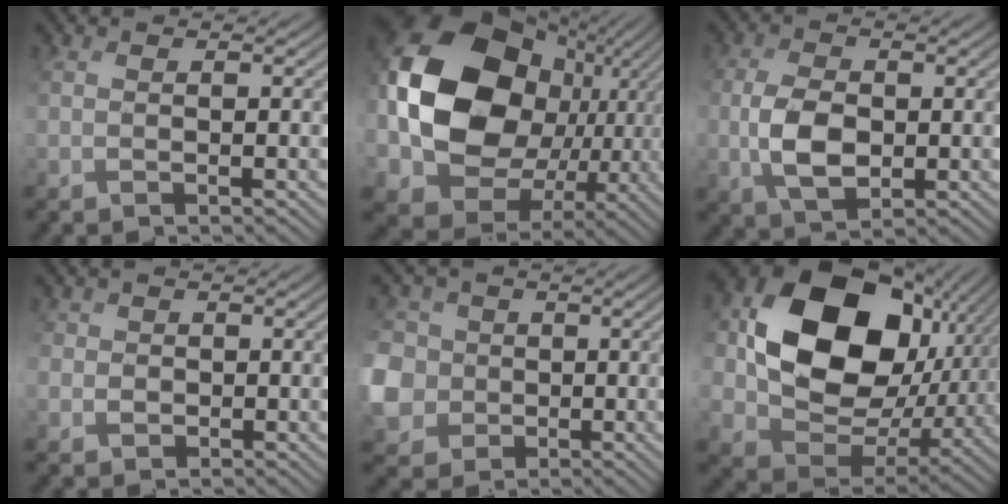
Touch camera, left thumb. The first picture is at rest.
{"total": 21.8, "force": [3.0, 17.2, 13.1], "torque": [-0.315, 0.001, 0.074]}
{"total": 5.0, "force": [-0.2, 3.5, 3.6], "torque": [-0.088, -0.001, -0.001]}
{"total": 1.8, "force": [0.2, 1.8, -0.4], "torque": [0.006, 0.001, 0.007]}
{"total": 6.8, "force": [-0.4, 6.5, 2.1], "torque": [-0.096, 0.000, -0.012]}
{"total": 18.1, "force": [4.5, 13.8, 10.8], "torque": [-0.225, -0.001, 0.102]}